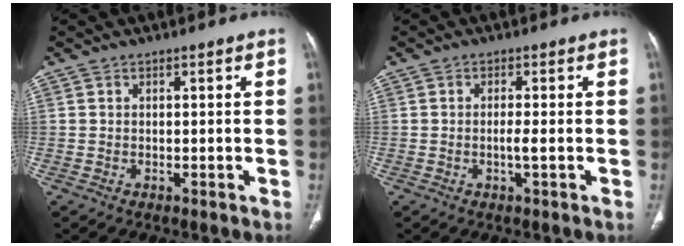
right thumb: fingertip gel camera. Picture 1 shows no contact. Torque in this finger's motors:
{"motor_torque": [0.10, -0.04, 0.18, 0.16, 0.13]}